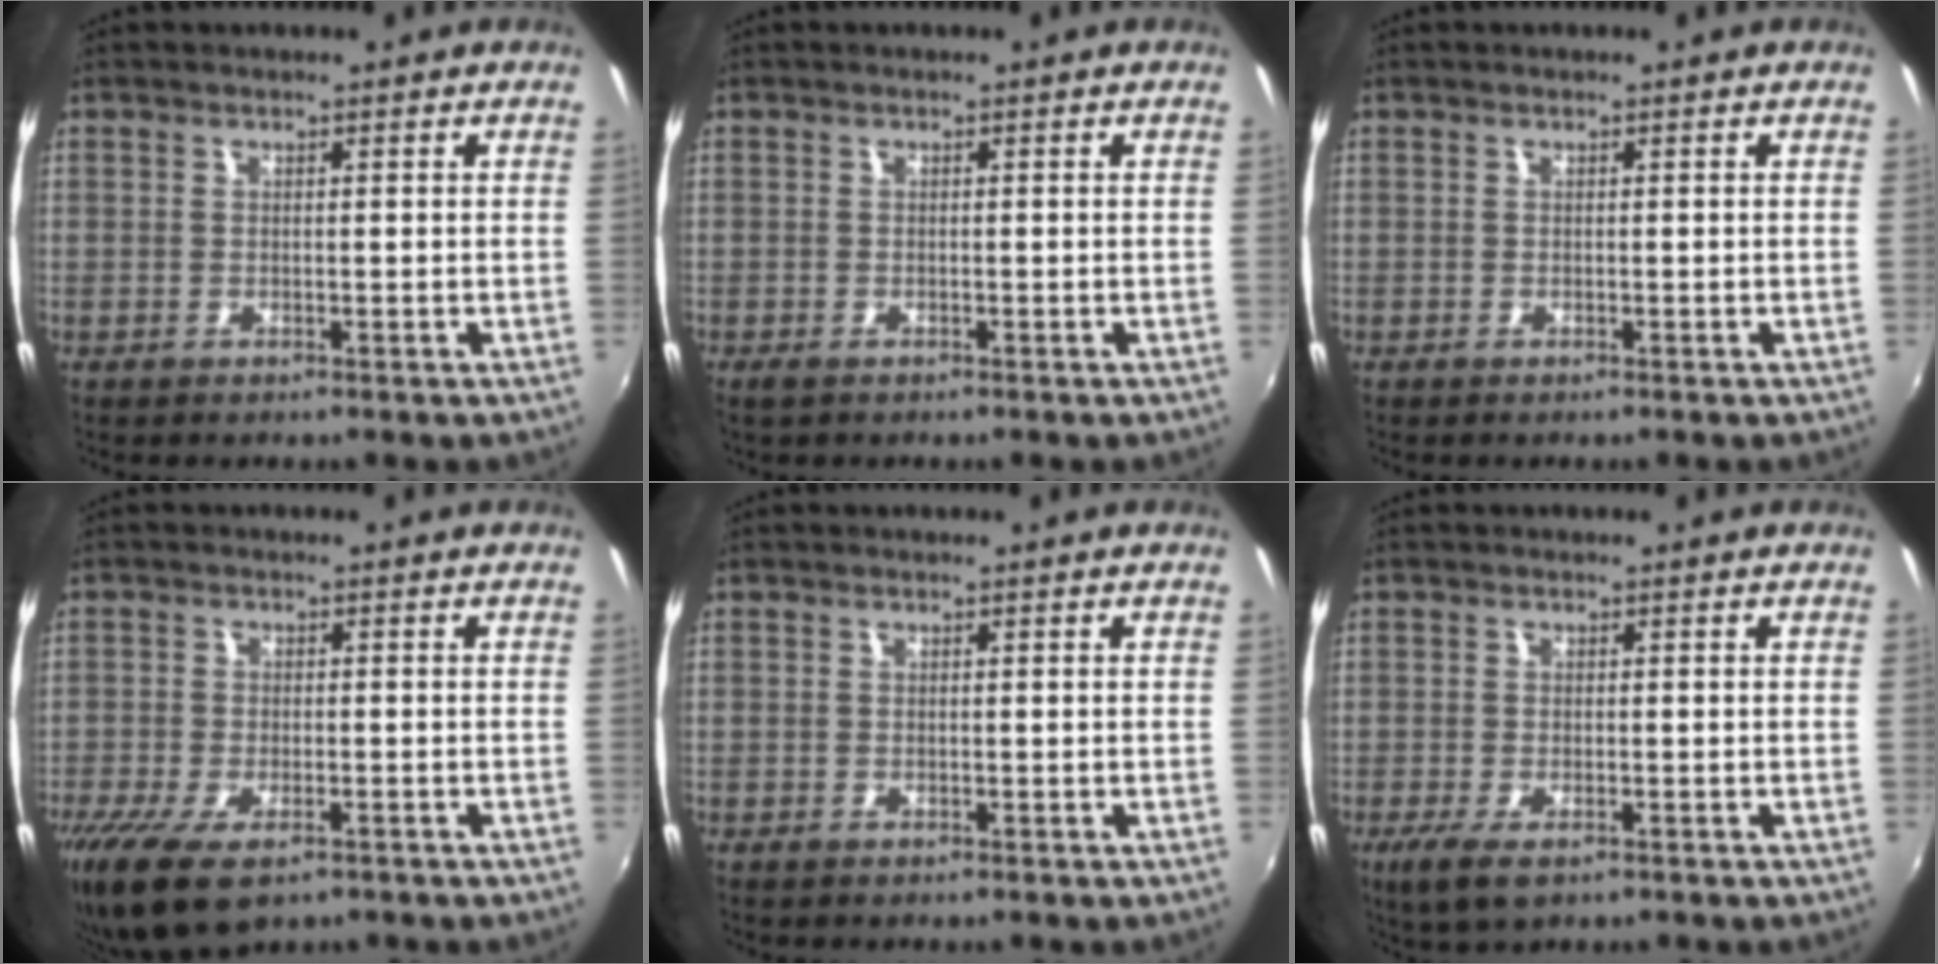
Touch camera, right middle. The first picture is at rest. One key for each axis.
{"total": 1.3, "fx": -0.9, "fy": 0.6, "fz": 0.6, "tx": -0.014, "ty": -0.005, "tz": -0.018}
{"total": 0.0}
{"total": 9.0, "fx": -5.7, "fy": 3.9, "fz": 5.8, "tx": -0.135, "ty": -0.035, "tz": -0.099}
{"total": 0.0}
{"total": 4.6, "fx": -2.5, "fy": 1.7, "fz": 3.4, "tx": -0.075, "ty": -0.017, "tz": -0.043}